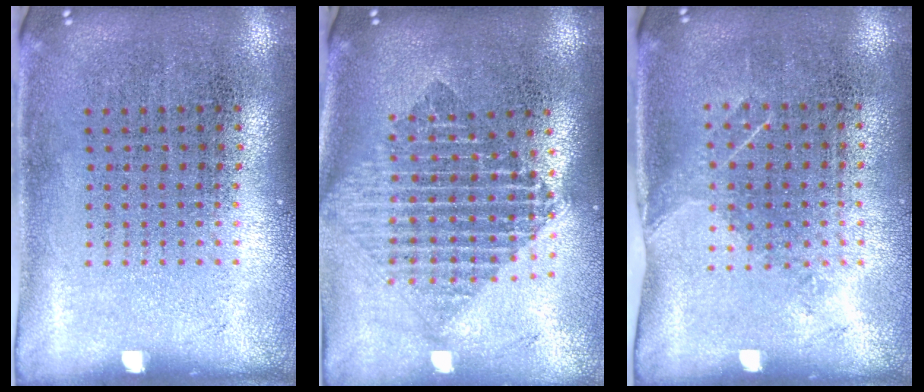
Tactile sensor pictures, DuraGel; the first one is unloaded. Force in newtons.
{"total": 2.0, "press": 1.6, "slide": 1.1}
{"total": 1.2, "press": 1.0, "slide": 0.7}